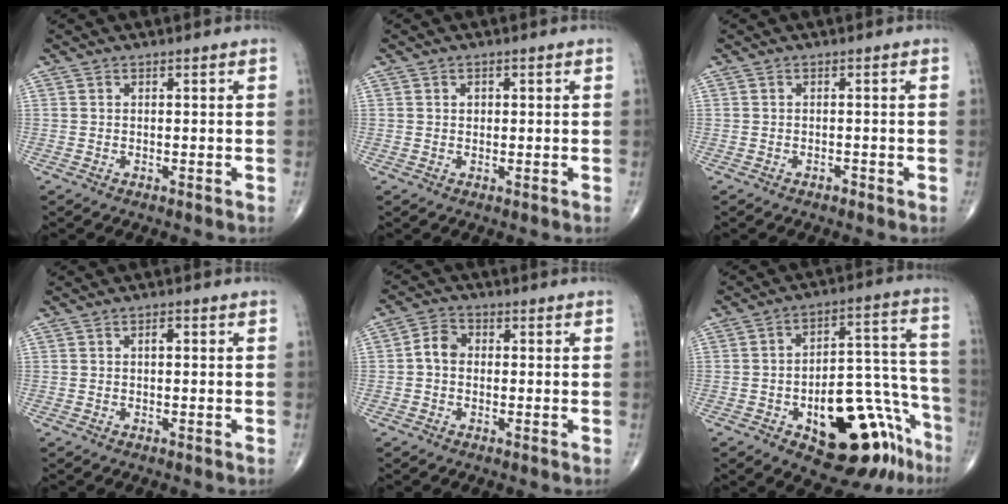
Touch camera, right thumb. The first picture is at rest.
{"total": 1.3, "force": [0.3, 1.0, 0.7], "torque": [-0.005, 0.001, 0.005]}
{"total": 0.6, "force": [-0.5, 0.3, 0.3], "torque": [-0.002, 0.001, -0.011]}
{"total": 1.1, "force": [0.1, 0.6, 1.0], "torque": [-0.013, 0.003, -0.001]}
{"total": 4.1, "force": [-0.3, 3.2, 2.5], "torque": [-0.039, 0.016, -0.015]}
{"total": 21.5, "force": [-11.2, 9.5, 15.6], "torque": [-0.143, 0.099, -0.148]}